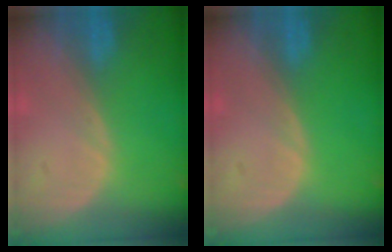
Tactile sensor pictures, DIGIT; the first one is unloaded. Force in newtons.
{"total": 0.0}